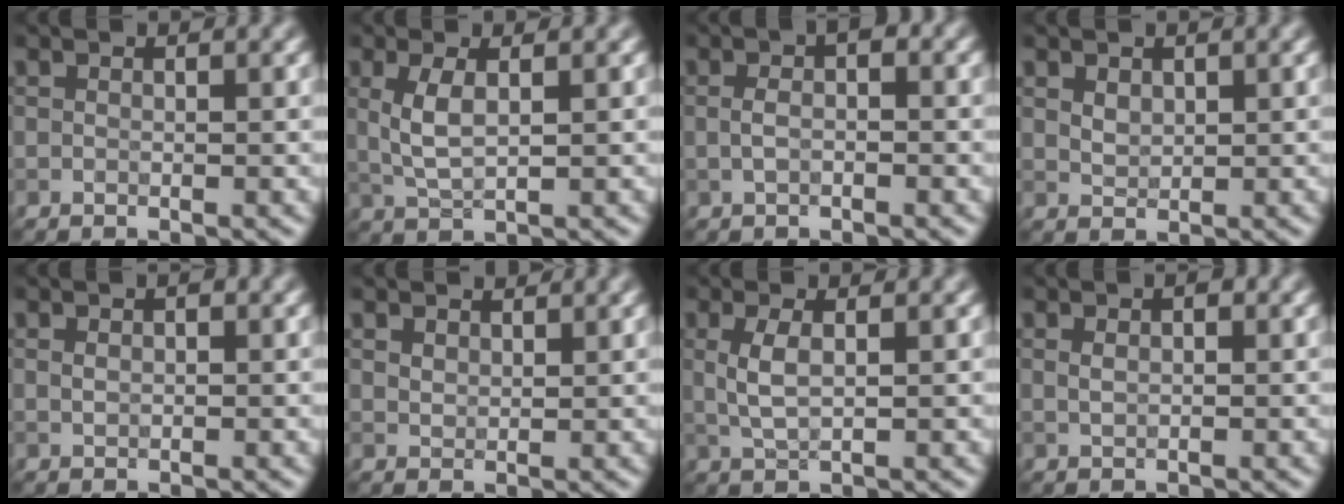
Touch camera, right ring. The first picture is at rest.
{"total": 2.9, "force": [0.5, 0.9, 2.7], "torque": [-0.062, 0.001, 0.012]}
{"total": 2.0, "force": [-0.1, 0.8, 1.8], "torque": [-0.037, 0.006, -0.005]}
{"total": 1.4, "force": [0.6, 0.9, 0.8], "torque": [-0.015, -0.001, 0.016]}
{"total": 1.0, "force": [0.2, 0.6, 0.7], "torque": [-0.014, 0.003, 0.003]}
{"total": 1.9, "force": [1.4, 1.1, 0.7], "torque": [-0.019, 0.000, 0.028]}
{"total": 2.4, "force": [0.3, 0.7, 2.3], "torque": [-0.053, 0.002, 0.008]}
{"total": 1.4, "force": [0.4, 0.8, 1.1], "torque": [-0.020, 0.002, 0.005]}